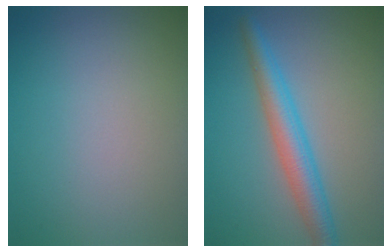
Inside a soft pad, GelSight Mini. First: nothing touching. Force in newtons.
{"total": 4.3, "press": 4.3, "slide": 0.2}